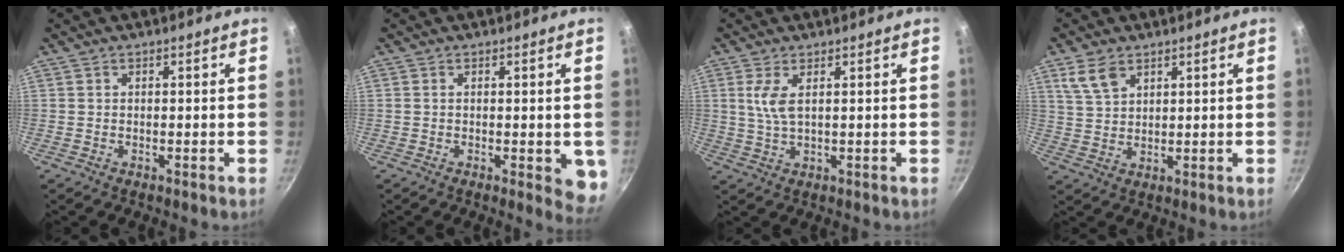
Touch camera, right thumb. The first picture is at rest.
{"total": 4.9, "force": [-0.5, 1.9, 4.6], "torque": [-0.039, -0.008, -0.005]}
{"total": 4.2, "force": [1.3, 1.4, 3.8], "torque": [-0.082, -0.008, 0.028]}
{"total": 5.8, "force": [3.4, 3.4, 3.3], "torque": [-0.052, -0.009, 0.072]}